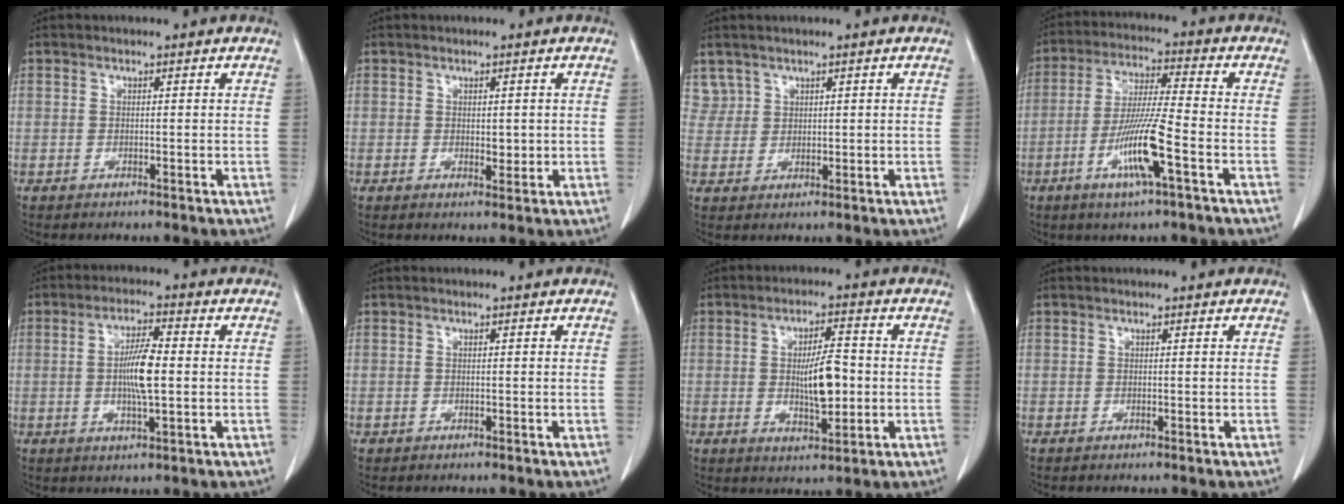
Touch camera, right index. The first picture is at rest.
{"total": 1.8, "force": [0.1, 1.0, 1.5], "torque": [-0.019, -0.004, 0.006]}
{"total": 2.9, "force": [2.0, 2.0, -0.3], "torque": [0.017, 0.005, 0.038]}
{"total": 10.6, "force": [-4.2, 0.1, 9.8], "torque": [-0.193, -0.010, -0.081]}
{"total": 6.9, "force": [-0.2, 1.0, 6.8], "torque": [-0.130, 0.000, -0.008]}
{"total": 0.0}
{"total": 7.5, "force": [-0.4, 2.0, 7.3], "torque": [-0.126, 0.000, -0.004]}
{"total": 0.0}